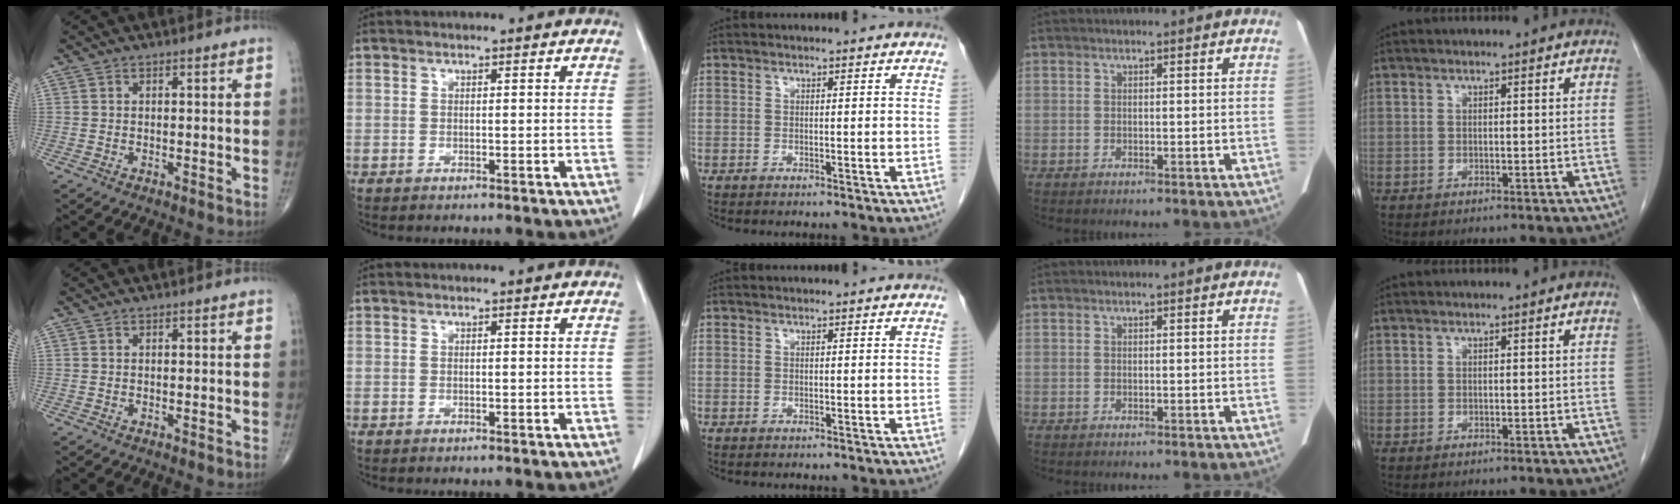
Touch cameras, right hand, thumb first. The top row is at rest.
{}